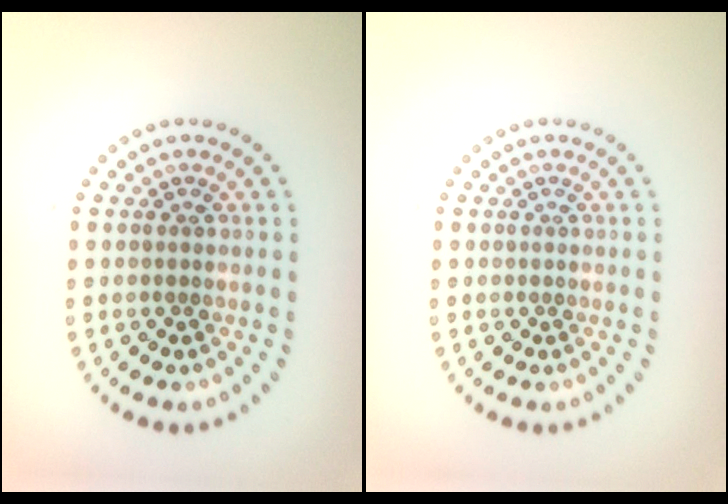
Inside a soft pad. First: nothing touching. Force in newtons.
{"total": 0.0}